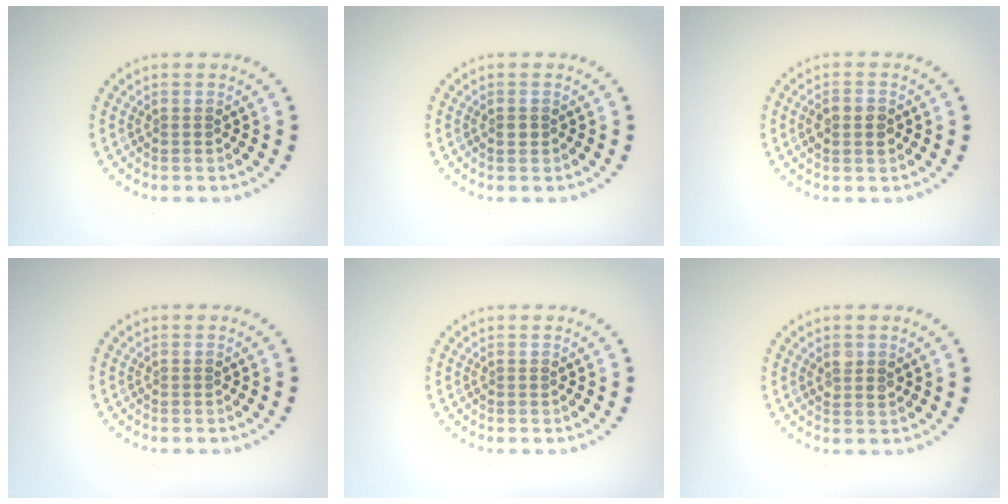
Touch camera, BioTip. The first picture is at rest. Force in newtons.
{"total": 0.9, "press": 0.9, "slide": 0.1}
{"total": 2.0, "press": 2.0, "slide": 0.0}
{"total": 0.0}
{"total": 0.0}
{"total": 1.3, "press": 1.2, "slide": 0.4}